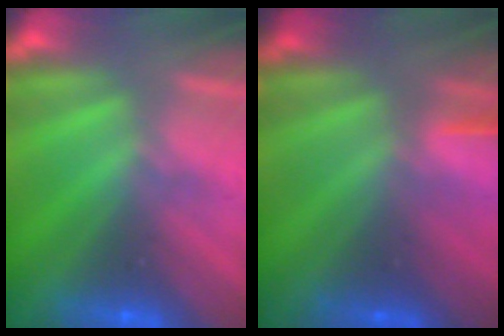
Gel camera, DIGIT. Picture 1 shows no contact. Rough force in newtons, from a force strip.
{"total": 1.6}